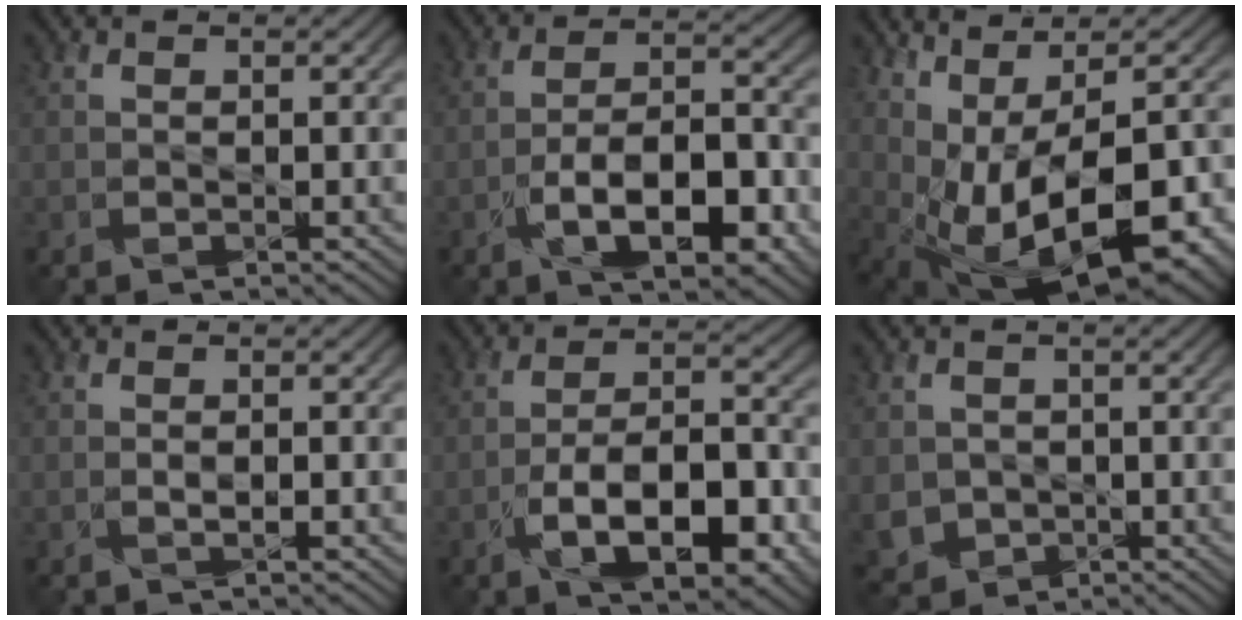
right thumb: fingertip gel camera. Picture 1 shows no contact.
{"total": 11.2, "force": [-4.9, 4.7, 8.9], "torque": [-0.153, -0.001, -0.084]}
{"total": 15.5, "force": [-1.9, 7.1, 13.7], "torque": [-0.195, -0.017, 0.005]}
{"total": 1.1, "force": [-0.7, 0.2, 0.9], "torque": [-0.021, -0.001, -0.013]}
{"total": 12.4, "force": [-5.4, 5.2, 9.9], "torque": [-0.171, -0.003, -0.091]}
{"total": 3.7, "force": [-0.6, 3.5, 1.2], "torque": [-0.053, -0.021, -0.013]}